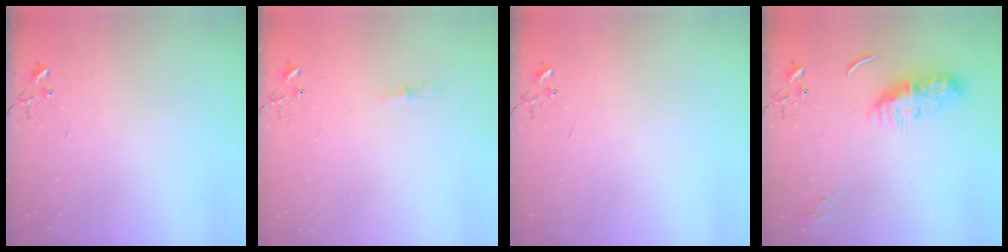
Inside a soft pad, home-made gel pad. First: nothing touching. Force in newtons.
{"total": 4.0, "press": 4.0, "slide": 0.4}
{"total": 0.0}
{"total": 9.4, "press": 9.4, "slide": 0.4}